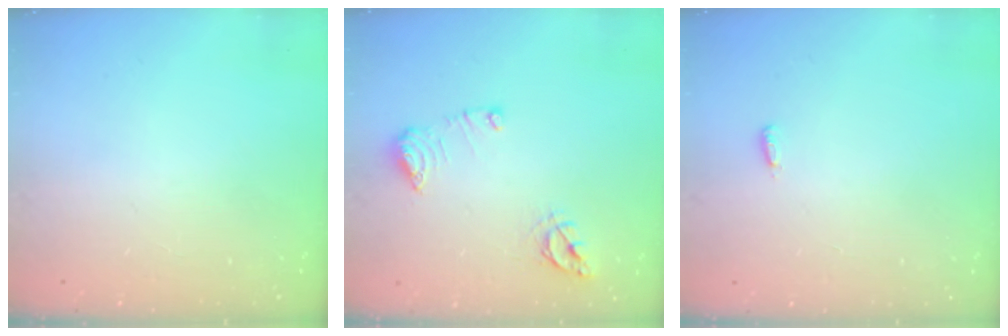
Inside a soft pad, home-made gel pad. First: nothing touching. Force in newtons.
{"total": 10.0, "press": 9.9, "slide": 1.0}
{"total": 2.9, "press": 2.8, "slide": 0.9}